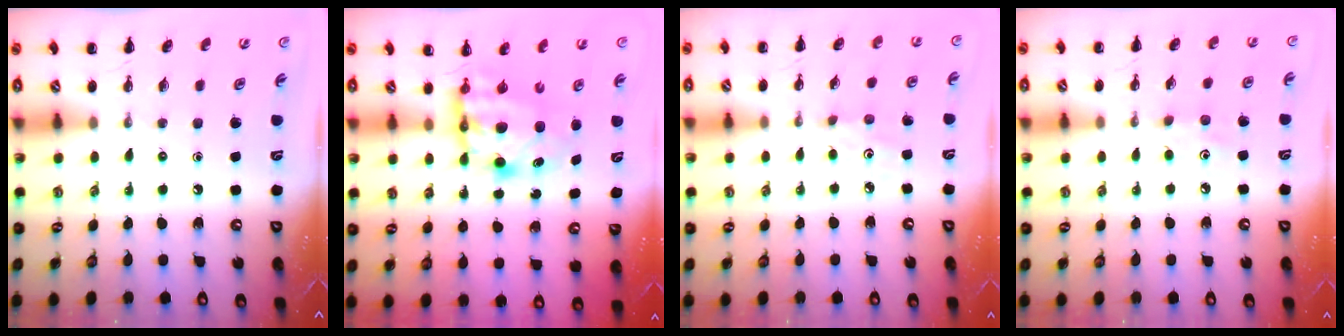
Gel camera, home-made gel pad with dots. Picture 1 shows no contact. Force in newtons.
{"total": 6.5, "press": 6.4, "slide": 1.3}
{"total": 2.6, "press": 2.5, "slide": 0.7}
{"total": 3.5, "press": 3.3, "slide": 1.1}